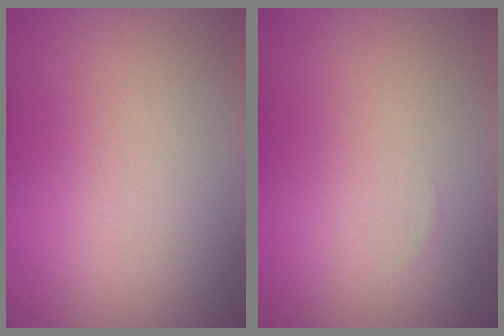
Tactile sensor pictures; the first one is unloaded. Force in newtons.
{"total": 0.0}